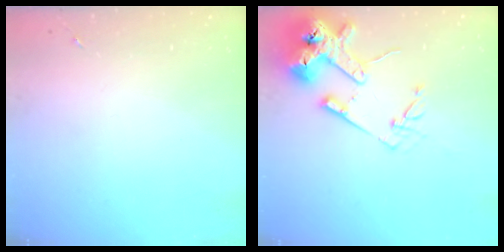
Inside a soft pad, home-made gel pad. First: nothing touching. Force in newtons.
{"total": 16.8, "press": 16.7, "slide": 1.9}